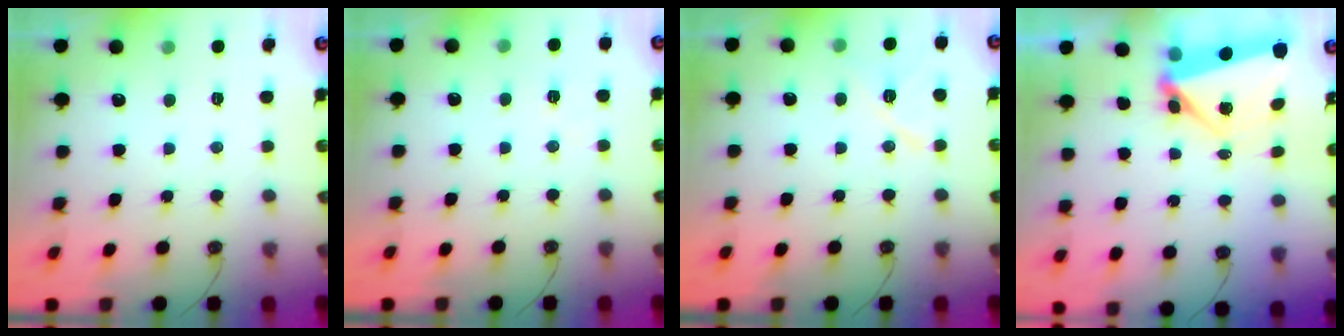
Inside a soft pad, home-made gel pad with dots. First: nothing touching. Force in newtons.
{"total": 2.3, "press": 2.2, "slide": 0.5}
{"total": 8.1, "press": 8.1, "slide": 0.5}
{"total": 5.5, "press": 5.4, "slide": 1.0}